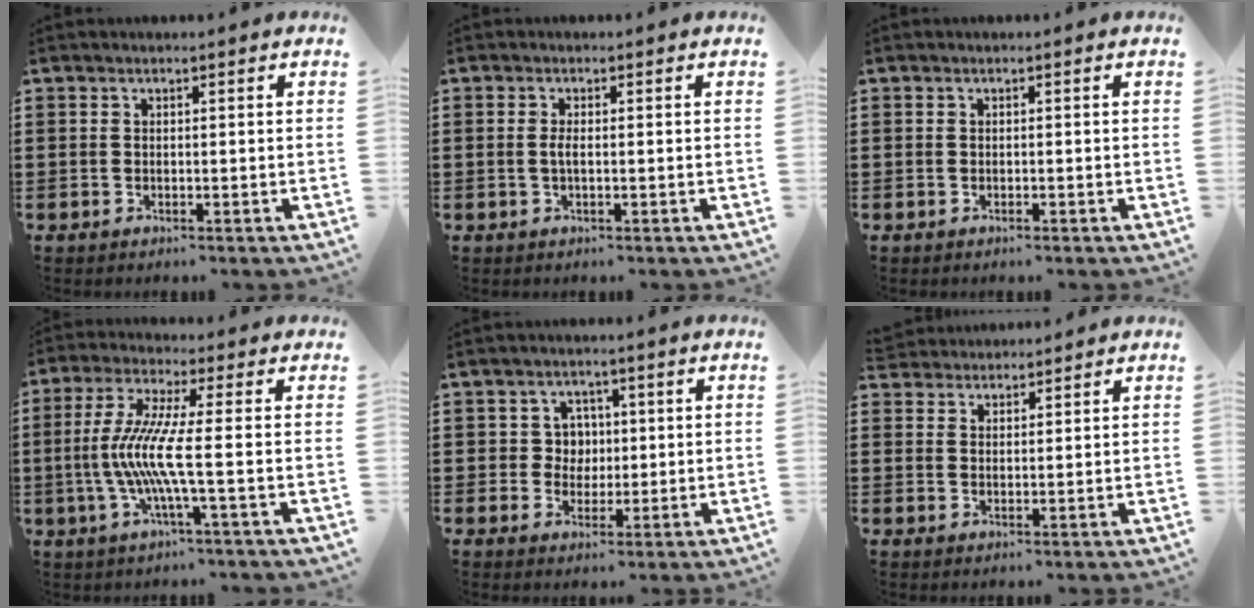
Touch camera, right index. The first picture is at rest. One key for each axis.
{"total": 1.7, "fx": -0.2, "fy": 0.2, "fz": 1.6, "tx": -0.039, "ty": -0.004, "tz": -0.008}
{"total": 0.0}
{"total": 8.9, "fx": -1.6, "fy": -0.1, "fz": 8.7, "tx": -0.197, "ty": -0.023, "tz": -0.043}
{"total": 4.0, "fx": 0.4, "fy": 3.7, "fz": 1.3, "tx": -0.043, "ty": 0.012, "tz": 0.004}
{"total": 2.7, "fx": 2.6, "fy": 0.5, "fz": -0.5, "tx": 0.001, "ty": -0.001, "tz": 0.052}